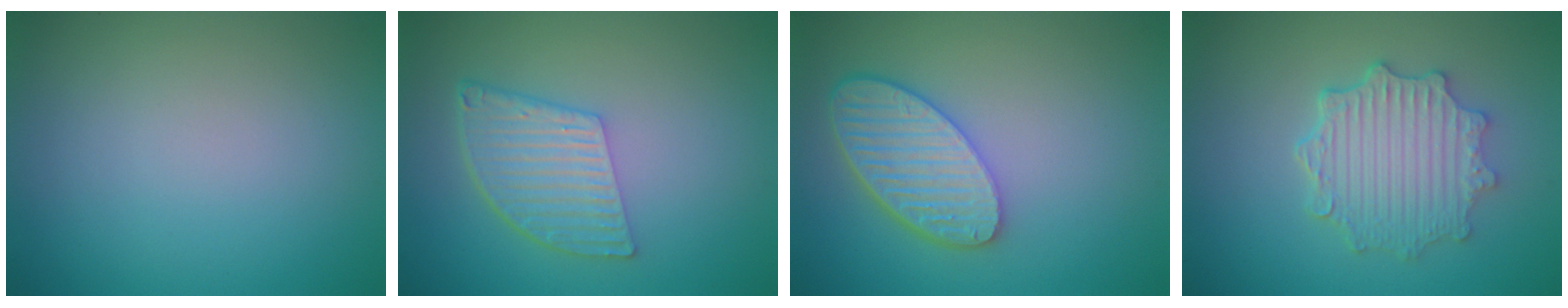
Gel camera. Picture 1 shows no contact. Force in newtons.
{"total": 5.1, "press": 3.7, "slide": 3.6}
{"total": 5.6, "press": 4.8, "slide": 2.8}
{"total": 5.1, "press": 4.1, "slide": 3.0}